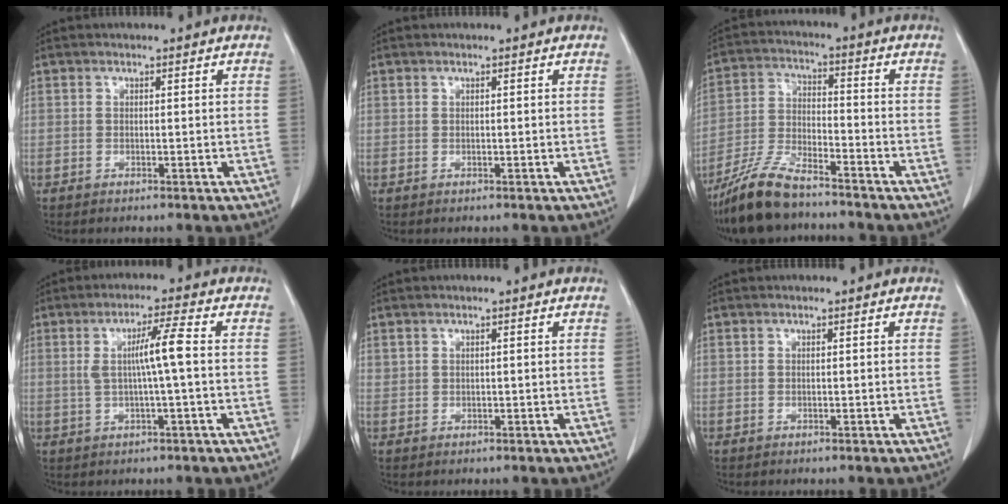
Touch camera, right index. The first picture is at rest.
{"total": 0.0}
{"total": 12.1, "force": [-9.7, 3.0, 6.6], "torque": [-0.141, -0.016, -0.185]}
{"total": 6.0, "force": [0.4, 0.2, 6.0], "torque": [-0.110, 0.012, 0.010]}
{"total": 1.2, "force": [0.5, 1.1, 0.4], "torque": [-0.013, 0.015, 0.015]}
{"total": 0.0}